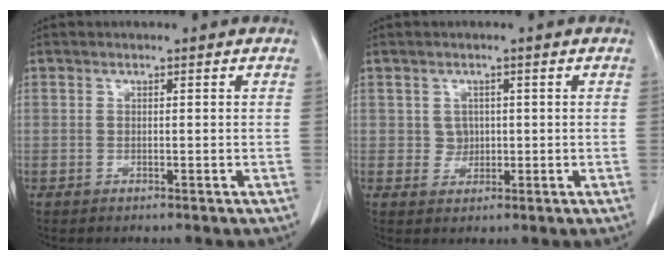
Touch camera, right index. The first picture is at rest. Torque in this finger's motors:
{"motor_torque": [0.07, -0.01, 0.02, 0.00]}